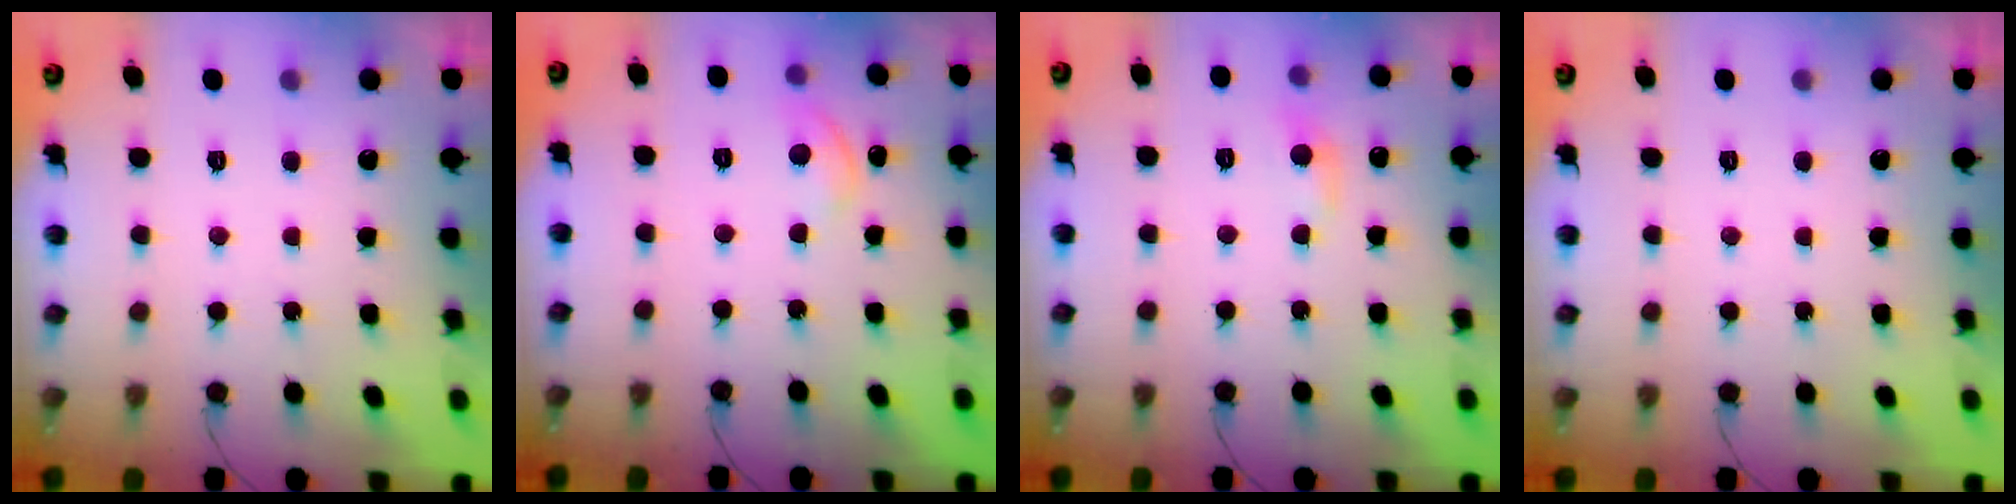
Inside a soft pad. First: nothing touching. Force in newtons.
{"total": 6.2, "press": 6.2, "slide": 0.7}
{"total": 5.3, "press": 5.3, "slide": 0.7}
{"total": 0.0}